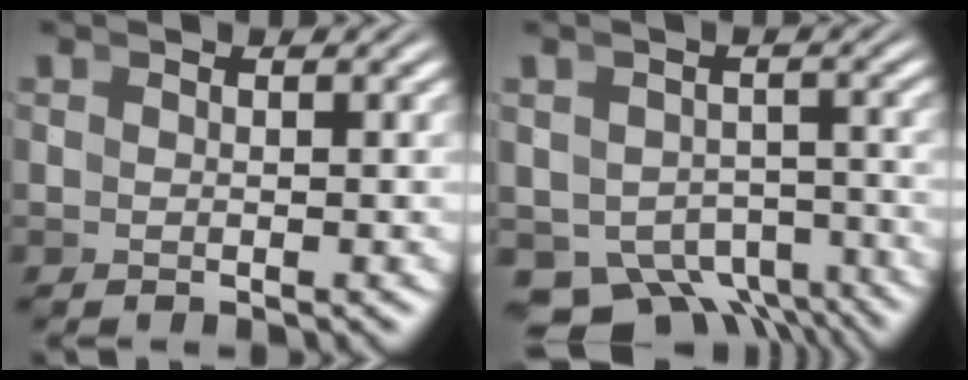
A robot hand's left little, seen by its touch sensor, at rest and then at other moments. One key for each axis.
{"total": 8.9, "fx": -5.1, "fy": 6.0, "fz": 4.1, "tx": -0.066, "ty": -0.052, "tz": -0.071}